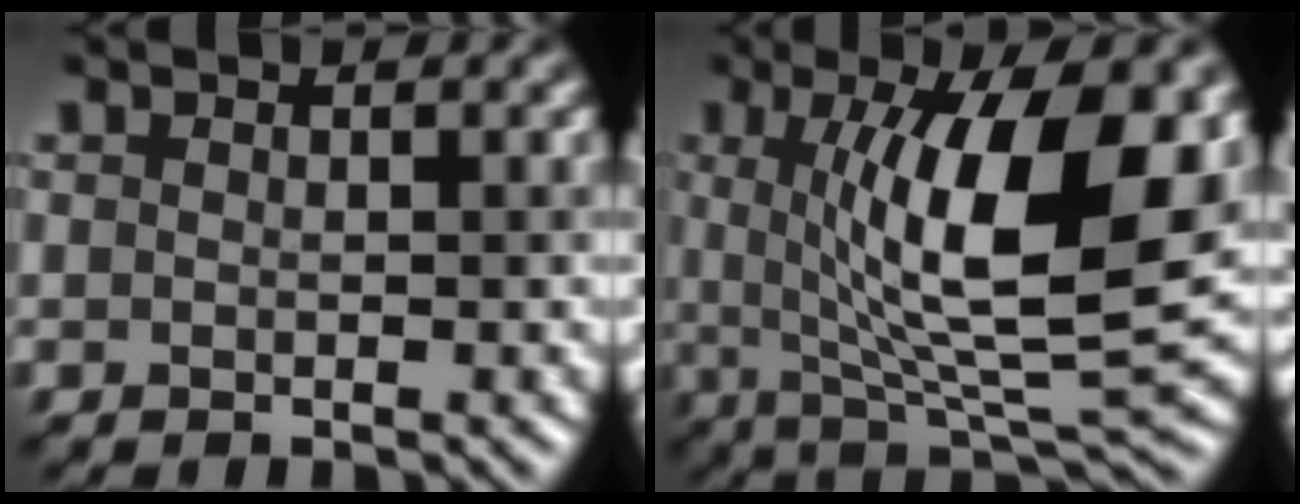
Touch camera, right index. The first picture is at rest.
{"total": 12.2, "force": [2.3, 3.1, 11.6], "torque": [-0.175, -0.003, 0.045]}